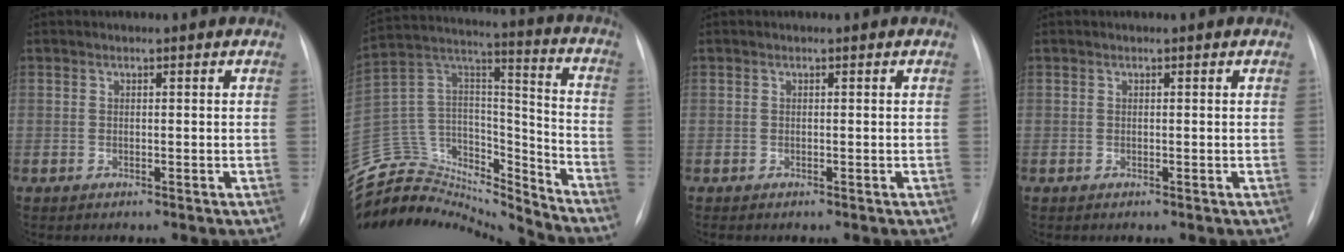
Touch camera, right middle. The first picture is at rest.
{"total": 23.9, "force": [-23.0, 5.3, 3.8], "torque": [-0.100, 0.060, -0.375]}
{"total": 0.0}
{"total": 0.0}